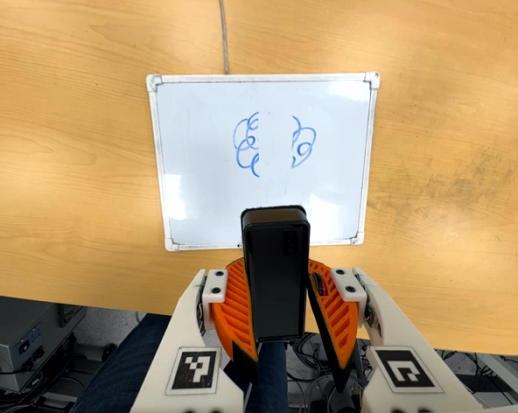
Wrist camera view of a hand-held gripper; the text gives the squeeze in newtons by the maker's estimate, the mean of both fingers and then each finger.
{"total": 7.1, "left": 8.0, "right": 6.2}